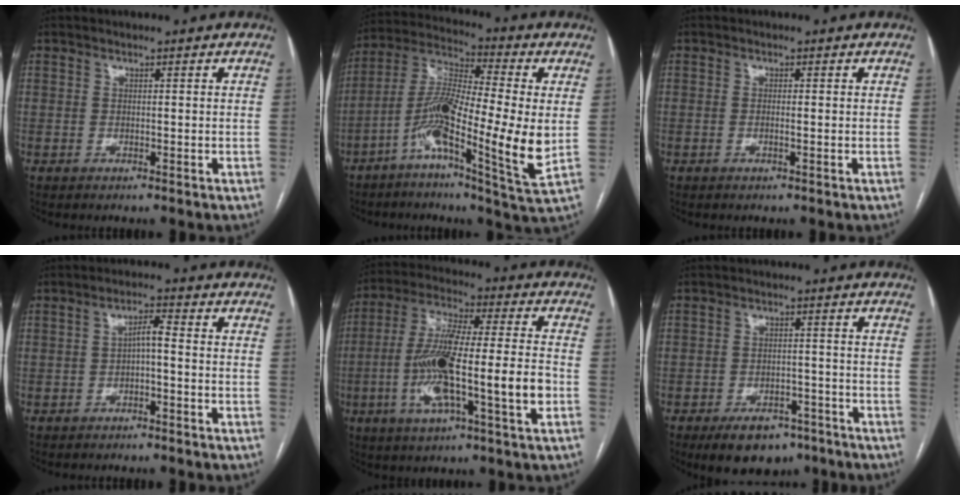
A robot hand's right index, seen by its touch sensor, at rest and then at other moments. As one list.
[{"total": 16.3, "force": [-3.0, 1.6, 15.9], "torque": [-0.308, 0.000, -0.064]}, {"total": 0.8, "force": [-0.2, 0.0, 0.7], "torque": [-0.014, 0.002, -0.001]}, {"total": 2.8, "force": [-0.6, 0.6, 2.7], "torque": [-0.050, 0.013, -0.008]}, {"total": 16.8, "force": [-3.9, 1.5, 16.3], "torque": [-0.310, 0.003, -0.069]}, {"total": 8.4, "force": [-5.9, 4.6, 3.9], "torque": [-0.056, 0.005, -0.084]}]